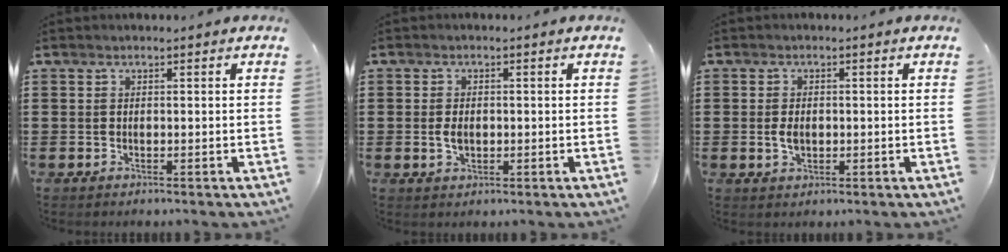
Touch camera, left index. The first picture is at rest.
{"total": 2.6, "force": [-0.1, 1.5, 2.1], "torque": [-0.048, 0.002, -0.004]}
{"total": 2.6, "force": [-0.1, 1.6, 2.1], "torque": [-0.049, 0.001, -0.004]}